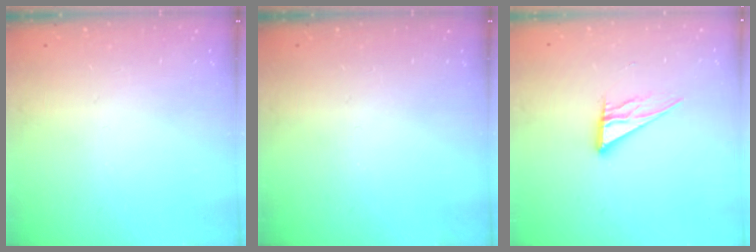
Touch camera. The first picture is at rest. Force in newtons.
{"total": 0.0}
{"total": 10.2, "press": 10.1, "slide": 0.9}